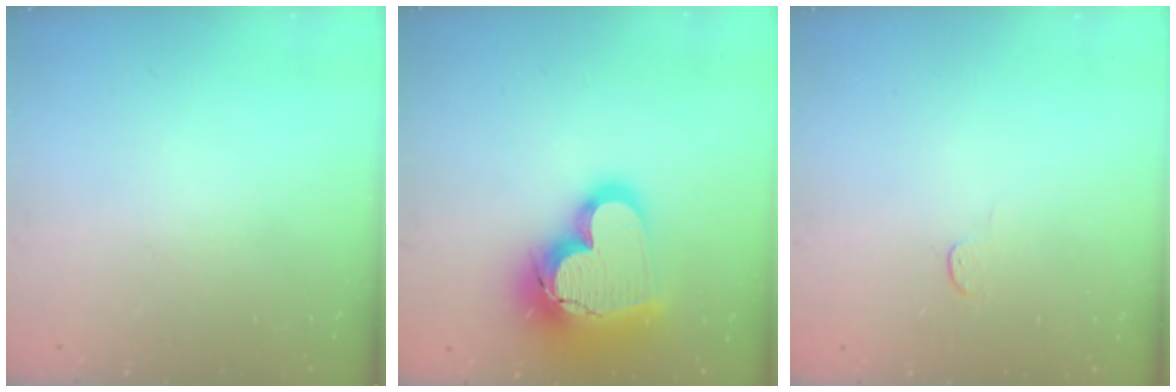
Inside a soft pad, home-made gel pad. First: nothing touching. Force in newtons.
{"total": 21.8, "press": 21.7, "slide": 1.8}
{"total": 2.8, "press": 2.8, "slide": 0.4}